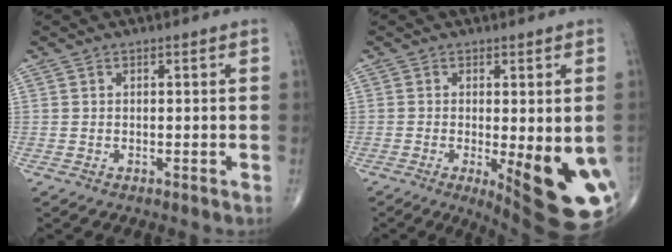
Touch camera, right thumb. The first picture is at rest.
{"total": 17.2, "force": [-4.9, 5.7, 15.5], "torque": [-0.146, -0.021, -0.046]}